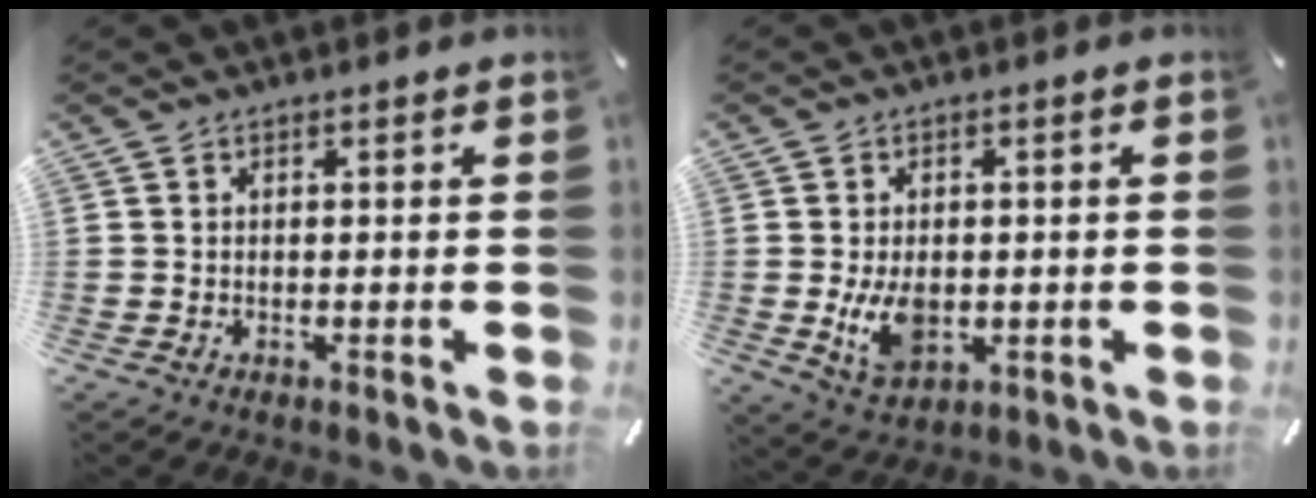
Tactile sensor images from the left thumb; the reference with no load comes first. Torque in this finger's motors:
{"motor_torque": [1.24, 1.41, 0.95, 0.14, 0.11]}